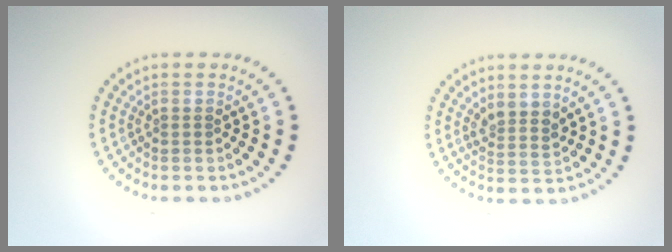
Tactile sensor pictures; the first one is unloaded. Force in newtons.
{"total": 2.0, "press": 1.7, "slide": 1.1}